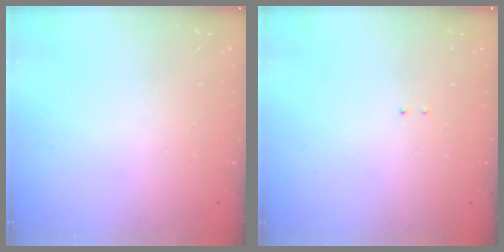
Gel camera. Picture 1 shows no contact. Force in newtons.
{"total": 1.3, "press": 1.2, "slide": 0.6}